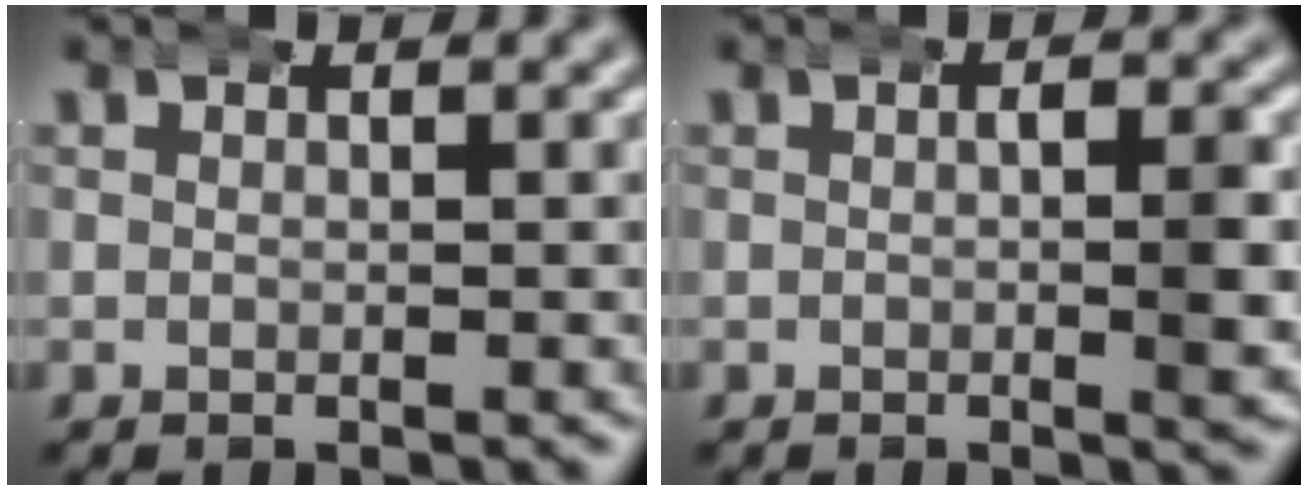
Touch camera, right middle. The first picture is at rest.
{"total": 2.8, "force": [0.1, 0.8, 2.7], "torque": [-0.032, 0.011, -0.008]}